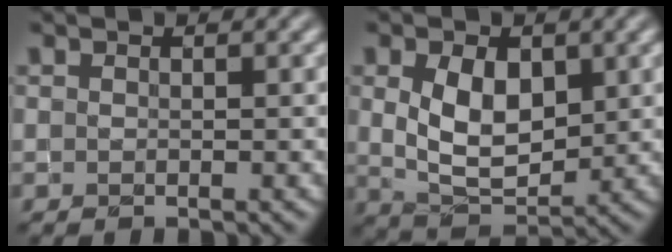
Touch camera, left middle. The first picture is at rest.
{"total": 5.9, "force": [1.1, 3.6, 4.6], "torque": [-0.090, -0.003, 0.024]}